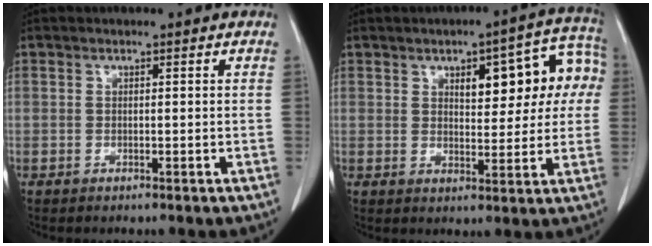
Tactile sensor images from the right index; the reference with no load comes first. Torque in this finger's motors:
{"motor_torque": [0.31, 0.10, 0.22, 0.05]}